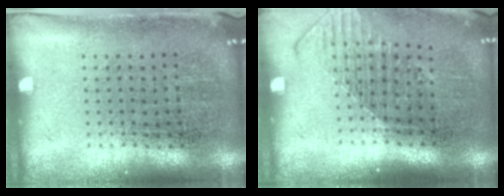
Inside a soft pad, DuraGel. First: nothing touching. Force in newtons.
{"total": 1.6, "press": 1.2, "slide": 1.1}